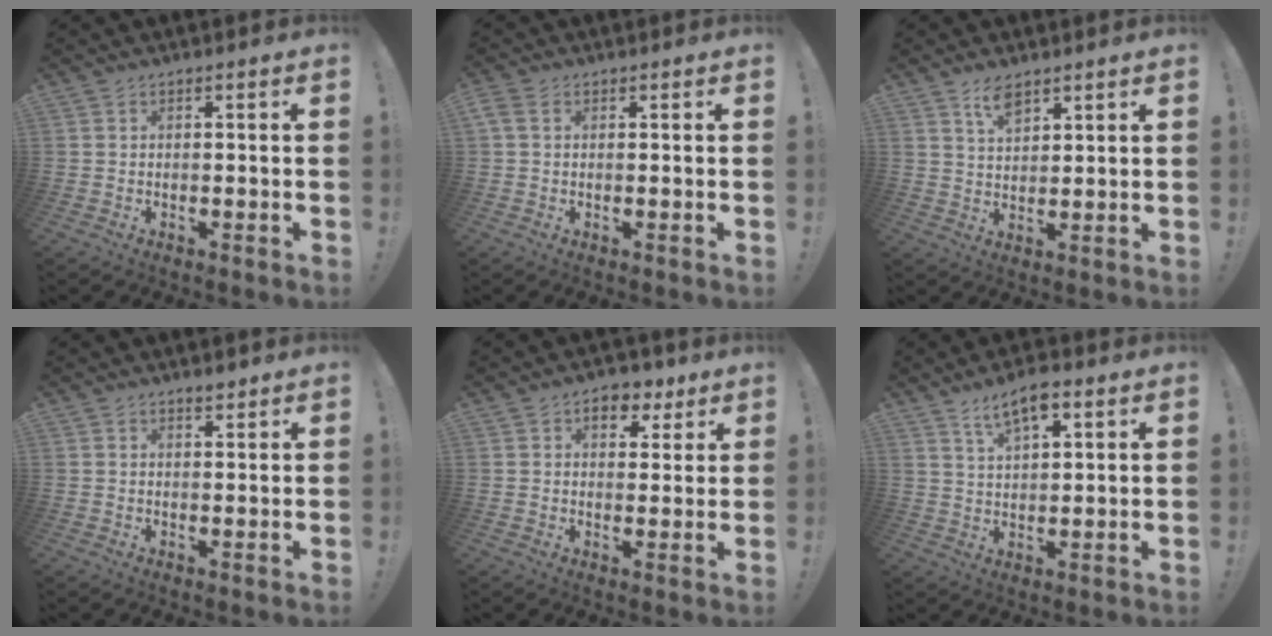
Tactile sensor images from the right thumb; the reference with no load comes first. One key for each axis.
{"total": 2.8, "fx": 0.9, "fy": 1.9, "fz": 1.9, "tx": -0.031, "ty": 0.004, "tz": 0.017}
{"total": 5.9, "fx": 4.1, "fy": 2.5, "fz": 3.4, "tx": -0.067, "ty": -0.016, "tz": 0.075}
{"total": 2.0, "fx": 1.7, "fy": 0.7, "fz": 0.7, "tx": 0.008, "ty": -0.015, "tz": 0.028}
{"total": 7.2, "fx": 3.7, "fy": 5.1, "fz": 3.4, "tx": -0.029, "ty": -0.017, "tz": 0.062}
{"total": 8.2, "fx": 5.1, "fy": 3.2, "fz": 5.5, "tx": -0.091, "ty": -0.015, "tz": 0.091}